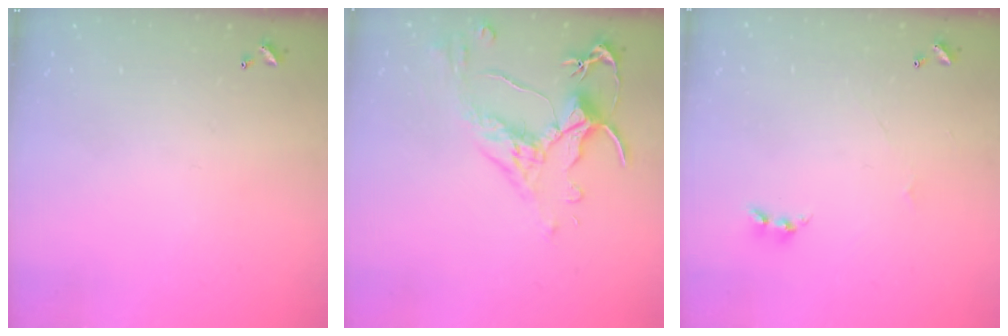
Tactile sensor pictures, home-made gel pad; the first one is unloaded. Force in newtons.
{"total": 2.5, "press": 2.2, "slide": 1.3}
{"total": 2.1, "press": 2.0, "slide": 0.5}